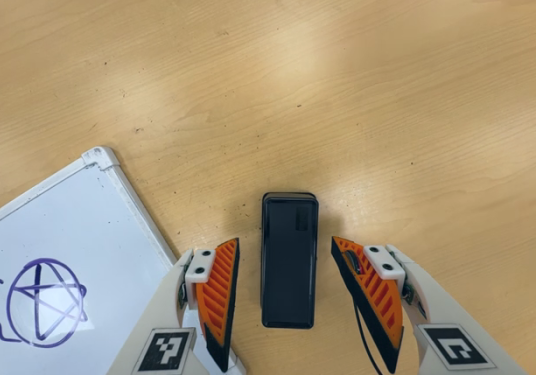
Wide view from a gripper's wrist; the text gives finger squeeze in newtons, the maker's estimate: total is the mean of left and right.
{"total": 0.0}